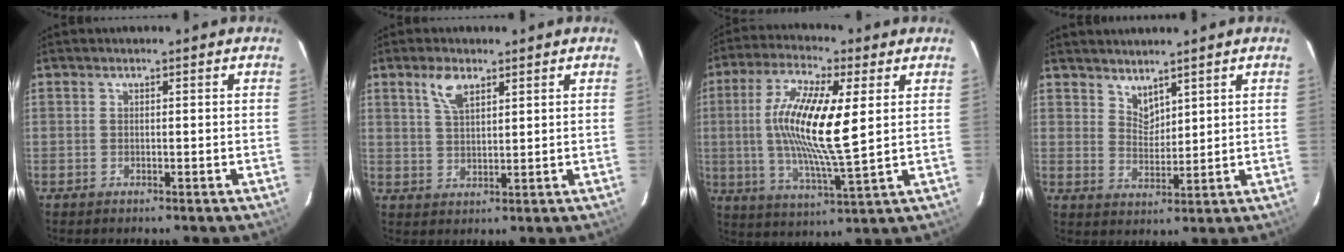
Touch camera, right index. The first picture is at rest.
{"total": 4.8, "force": [2.9, 2.1, 3.2], "torque": [-0.063, 0.007, 0.058]}
{"total": 15.9, "force": [2.4, 3.3, 15.3], "torque": [-0.290, 0.001, 0.038]}
{"total": 4.0, "force": [3.4, 1.6, 1.1], "torque": [-0.015, -0.004, 0.064]}